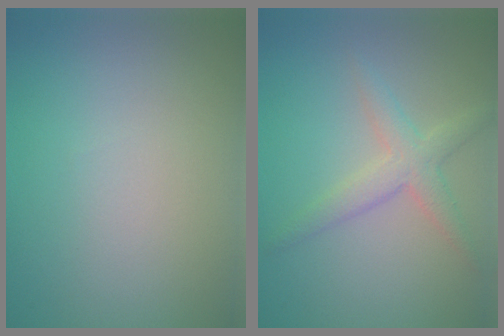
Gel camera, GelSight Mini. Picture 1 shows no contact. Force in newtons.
{"total": 2.8, "press": 2.8, "slide": 0.1}